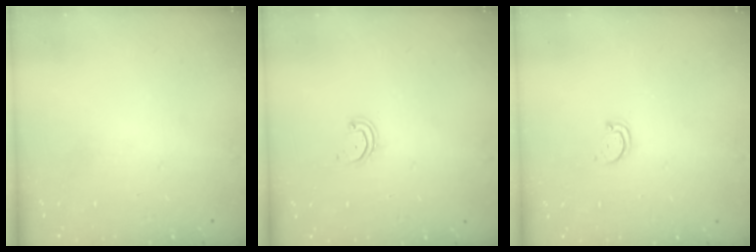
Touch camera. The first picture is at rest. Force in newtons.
{"total": 2.5, "press": 2.5, "slide": 0.2}
{"total": 2.6, "press": 2.5, "slide": 0.4}